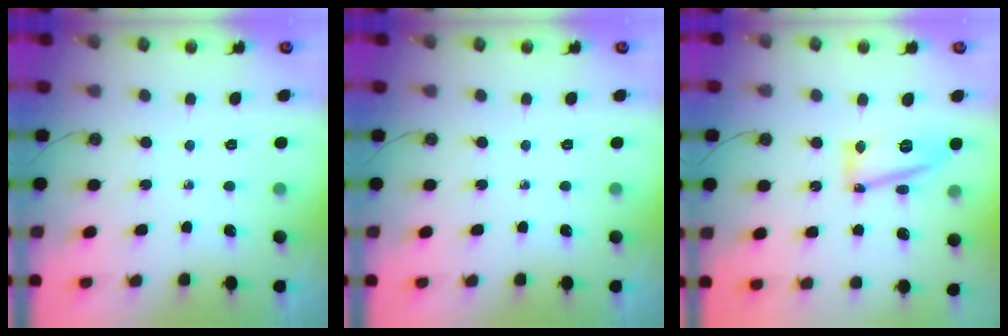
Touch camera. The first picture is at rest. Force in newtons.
{"total": 0.0}
{"total": 17.7, "press": 14.4, "slide": 10.2}